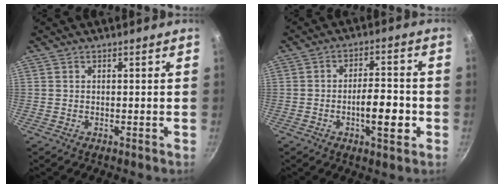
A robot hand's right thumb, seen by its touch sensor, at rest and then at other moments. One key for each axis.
{"total": 8.6, "fx": -2.4, "fy": 3.3, "fz": 7.6, "tx": -0.101, "ty": 0.020, "tz": -0.039}